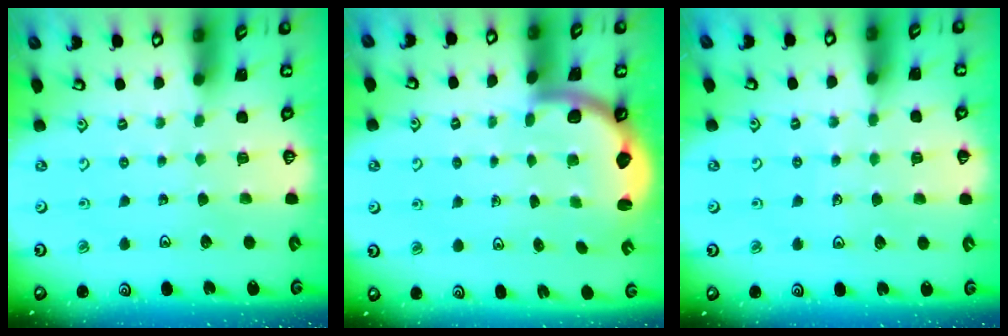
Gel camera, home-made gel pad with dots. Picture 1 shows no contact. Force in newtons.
{"total": 2.5, "press": 2.2, "slide": 1.1}
{"total": 5.4, "press": 5.3, "slide": 0.9}